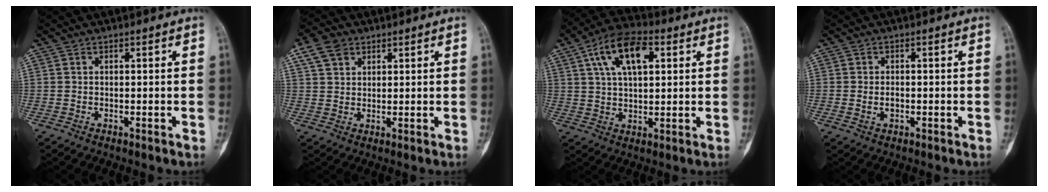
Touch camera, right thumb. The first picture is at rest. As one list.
[{"total": 5.4, "force": [2.8, 4.0, 2.4], "torque": [-0.031, -0.002, 0.056]}, {"total": 12.6, "force": [4.6, 6.2, 9.9], "torque": [-0.169, 0.009, 0.076]}, {"total": 1.9, "force": [-0.3, 1.3, 1.4], "torque": [-0.023, 0.005, -0.002]}]